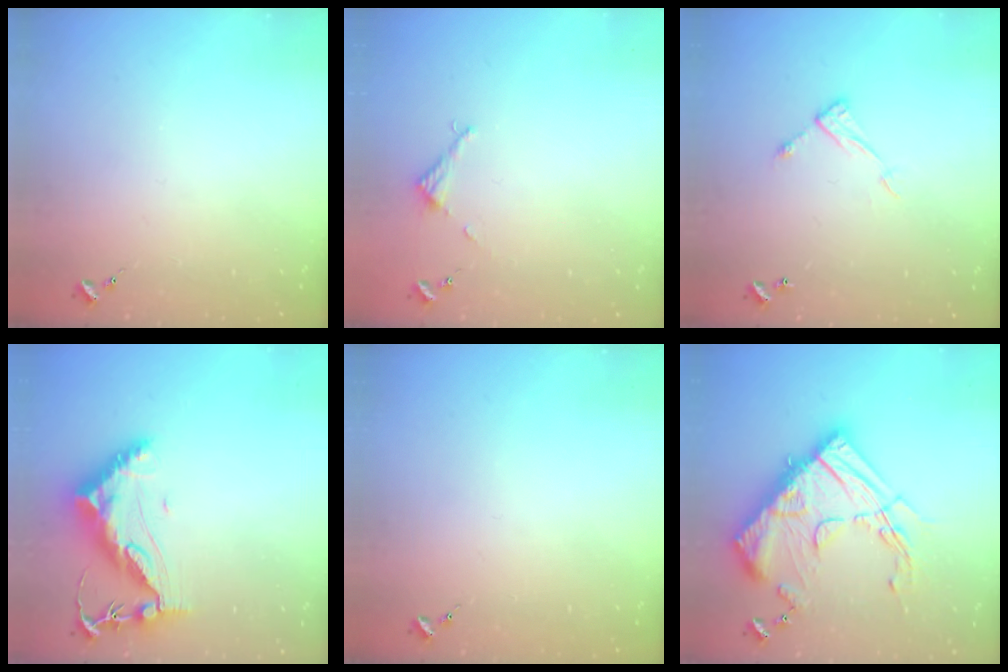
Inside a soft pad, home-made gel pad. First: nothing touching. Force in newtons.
{"total": 2.7, "press": 2.7, "slide": 0.2}
{"total": 7.6, "press": 7.6, "slide": 0.1}
{"total": 12.9, "press": 12.8, "slide": 1.5}
{"total": 0.0}
{"total": 24.7, "press": 24.6, "slide": 2.4}